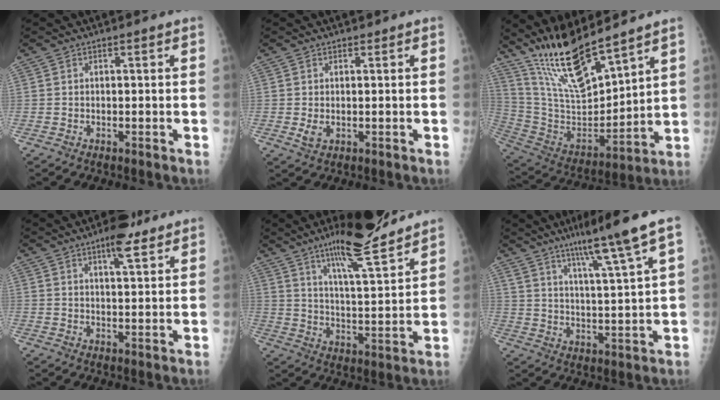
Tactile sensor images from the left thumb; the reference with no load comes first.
{"total": 2.3, "force": [0.0, 1.8, 1.5], "torque": [-0.025, -0.004, 0.002]}
{"total": 17.9, "force": [14.5, 3.8, 9.9], "torque": [-0.158, -0.082, 0.289]}
{"total": 6.4, "force": [4.2, 1.9, 4.4], "torque": [-0.056, -0.022, 0.060]}
{"total": 15.6, "force": [11.9, 2.2, 9.9], "torque": [-0.142, -0.073, 0.196]}
{"total": 11.6, "force": [7.7, -0.2, 8.7], "torque": [-0.141, -0.037, 0.127]}